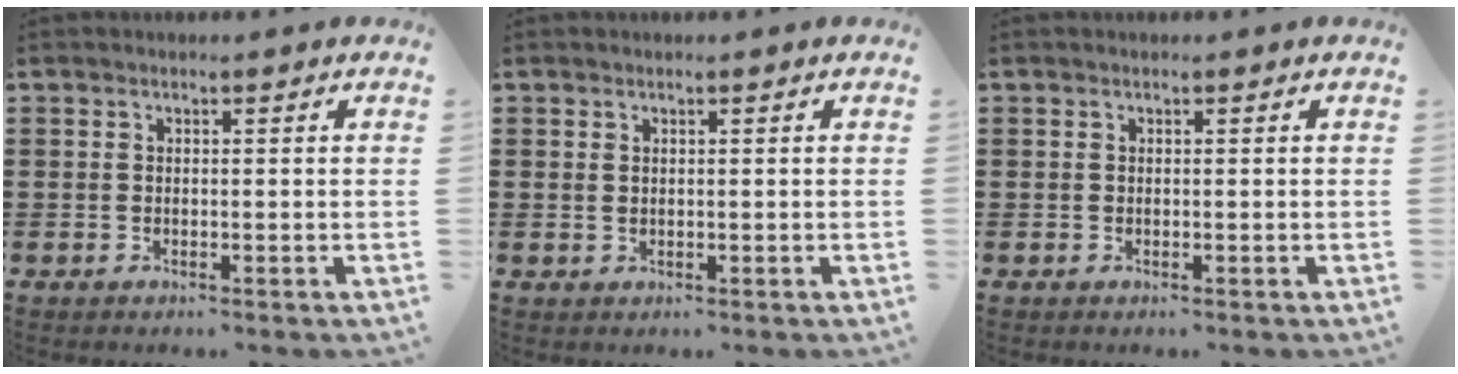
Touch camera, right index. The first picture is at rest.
{"total": 0.7, "force": [0.3, 0.5, 0.4], "torque": [-0.009, 0.004, 0.006]}
{"total": 0.0}